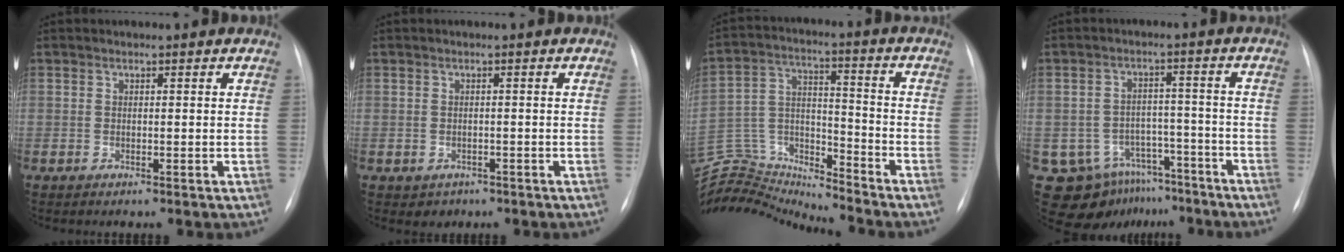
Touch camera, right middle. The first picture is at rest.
{"total": 2.0, "force": [-1.0, 1.6, 0.3], "torque": [-0.005, 0.005, -0.008]}
{"total": 15.9, "force": [-15.9, 0.4, 0.8], "torque": [-0.019, 0.048, -0.281]}
{"total": 10.7, "force": [-7.3, 7.7, 1.8], "torque": [-0.024, 0.040, -0.096]}